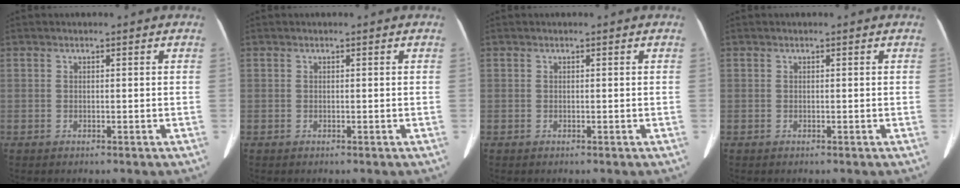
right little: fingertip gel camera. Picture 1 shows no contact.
{"total": 0.0}
{"total": 0.0}
{"total": 0.0}